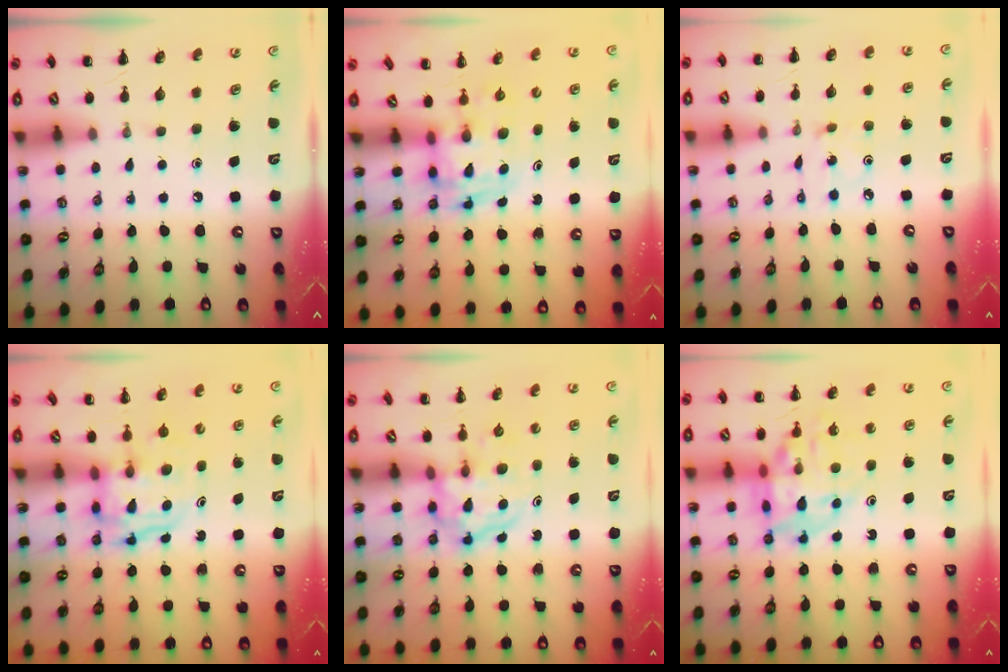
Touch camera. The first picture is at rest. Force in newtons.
{"total": 3.5, "press": 3.4, "slide": 0.5}
{"total": 1.0, "press": 0.9, "slide": 0.3}
{"total": 3.8, "press": 3.8, "slide": 0.4}
{"total": 3.9, "press": 3.9, "slide": 0.4}
{"total": 14.7, "press": 14.4, "slide": 3.1}